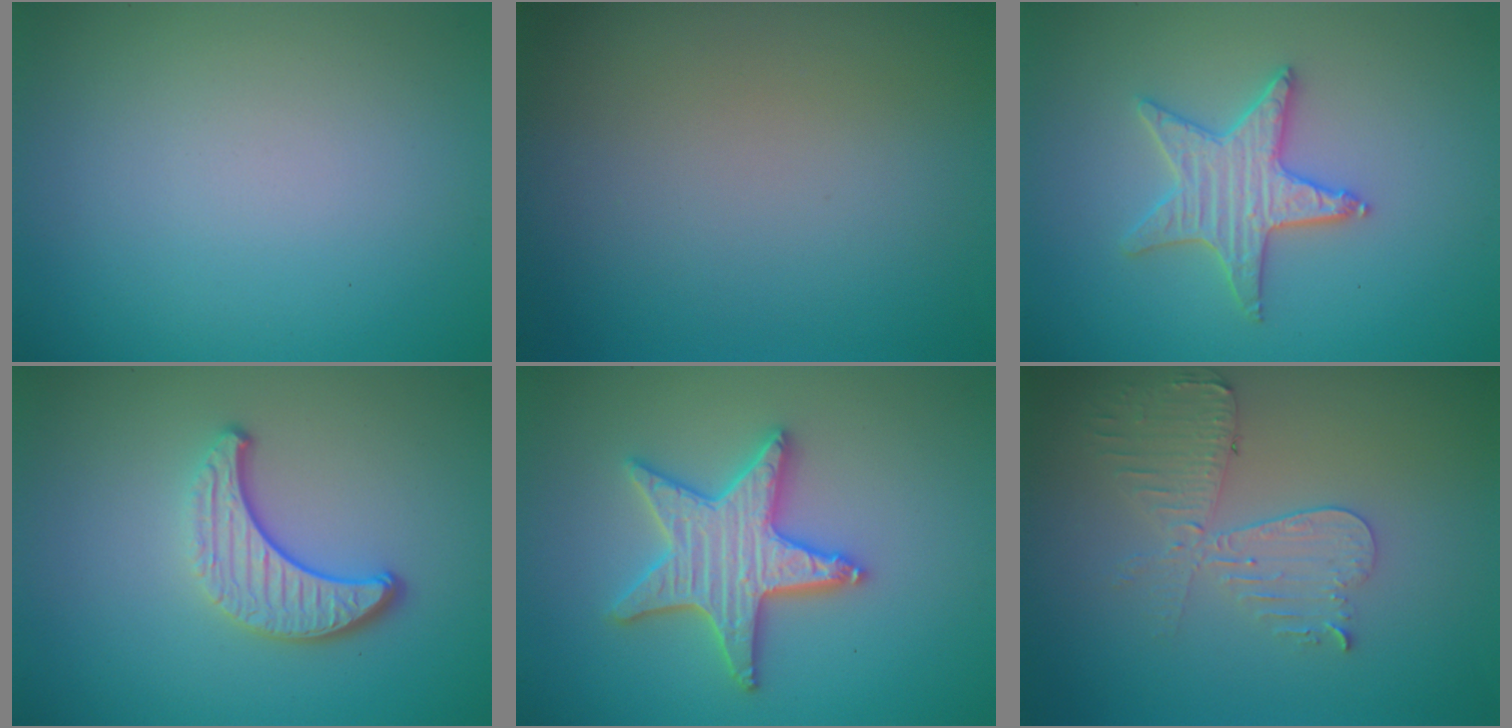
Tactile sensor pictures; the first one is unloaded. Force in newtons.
{"total": 0.0}
{"total": 3.5, "press": 3.4, "slide": 0.9}
{"total": 3.8, "press": 2.9, "slide": 2.5}
{"total": 5.2, "press": 5.1, "slide": 0.9}
{"total": 4.2, "press": 3.7, "slide": 2.1}